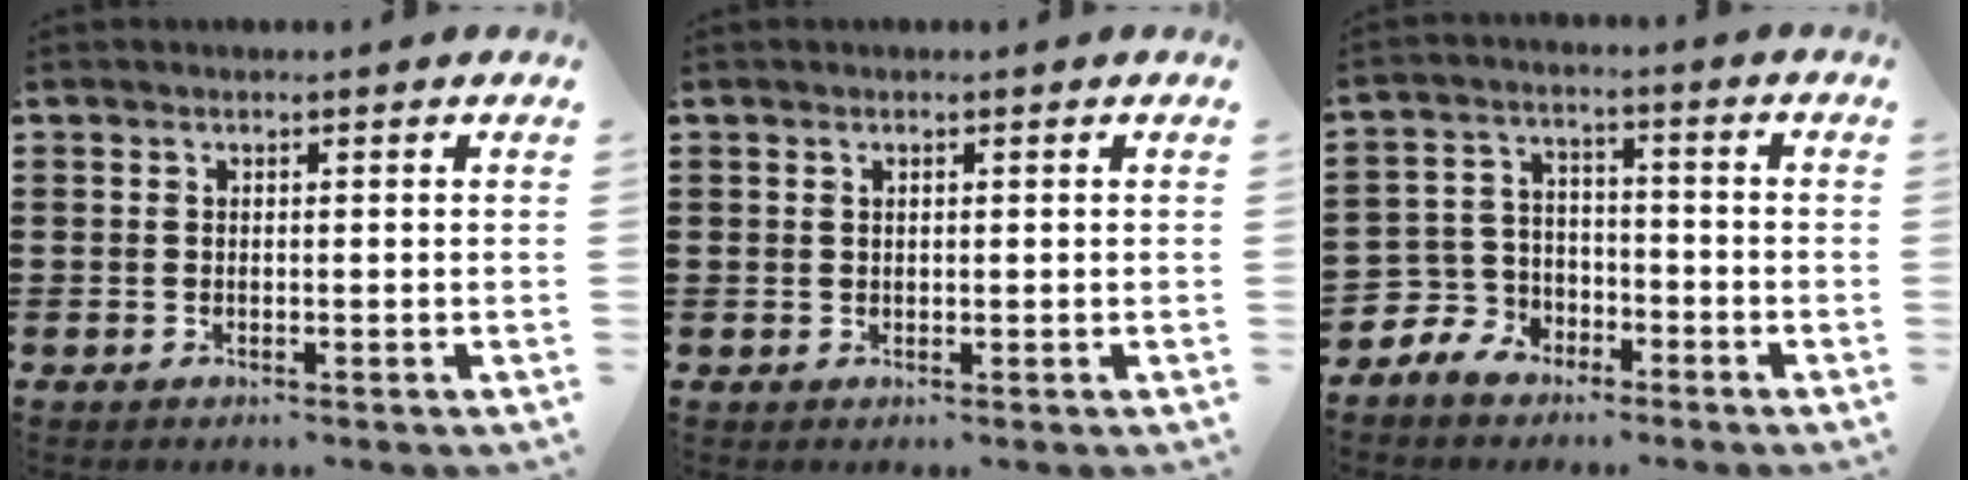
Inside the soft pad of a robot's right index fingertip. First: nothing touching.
{"total": 0.6, "force": [0.2, 0.3, 0.4], "torque": [-0.010, 0.000, 0.004]}
{"total": 5.5, "force": [-3.6, 4.2, 0.4], "torque": [-0.047, 0.004, -0.078]}